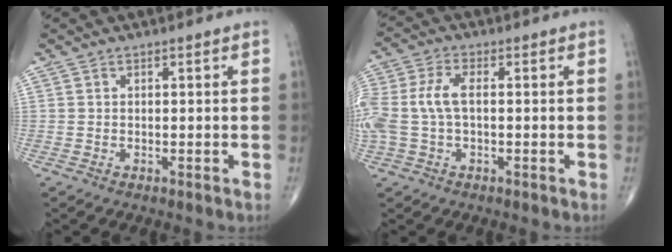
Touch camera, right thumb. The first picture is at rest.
{"total": 9.7, "force": [0.0, 5.4, 8.0], "torque": [-0.211, 0.022, 0.003]}